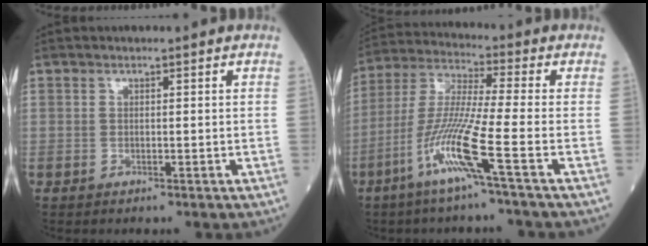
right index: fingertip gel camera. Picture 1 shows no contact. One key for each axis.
{"total": 11.4, "fx": -5.3, "fy": -1.4, "fz": 10.0, "tx": -0.208, "ty": -0.013, "tz": -0.111}